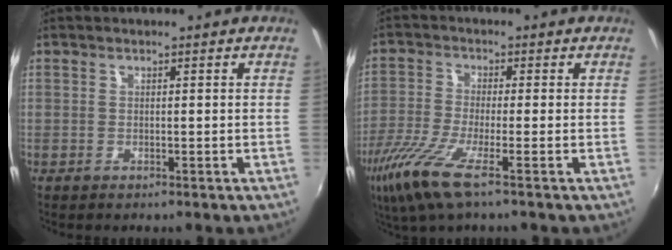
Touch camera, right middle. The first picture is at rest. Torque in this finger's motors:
{"motor_torque": [1.20, -0.93, 0.57, 0.17]}